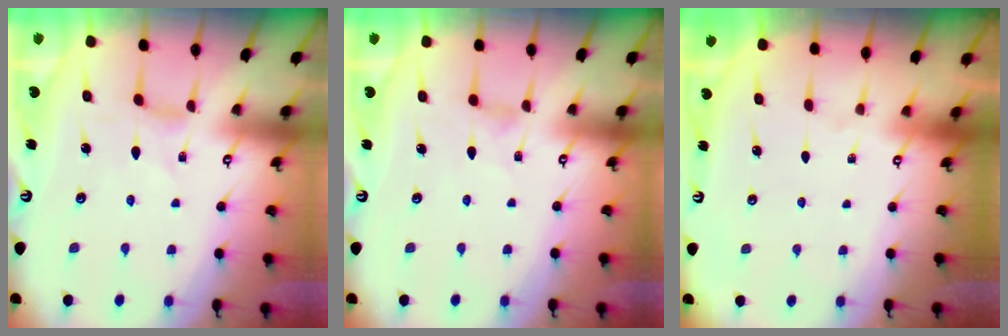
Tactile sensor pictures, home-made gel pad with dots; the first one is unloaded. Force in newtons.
{"total": 0.0}
{"total": 0.0}